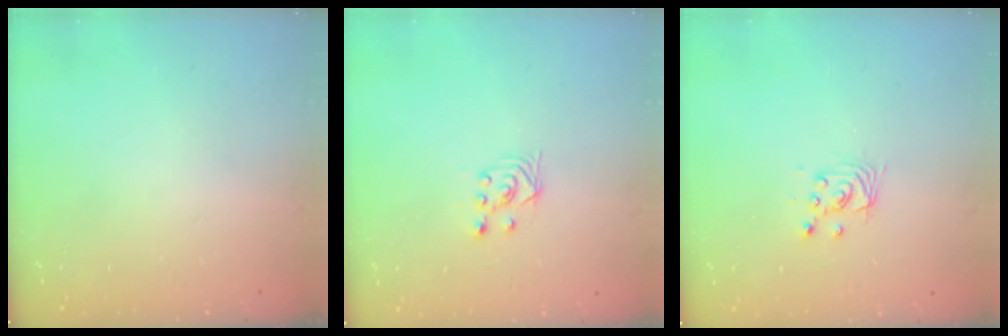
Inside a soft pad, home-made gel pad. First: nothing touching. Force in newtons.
{"total": 2.9, "press": 2.5, "slide": 1.4}
{"total": 2.7, "press": 2.7, "slide": 0.2}